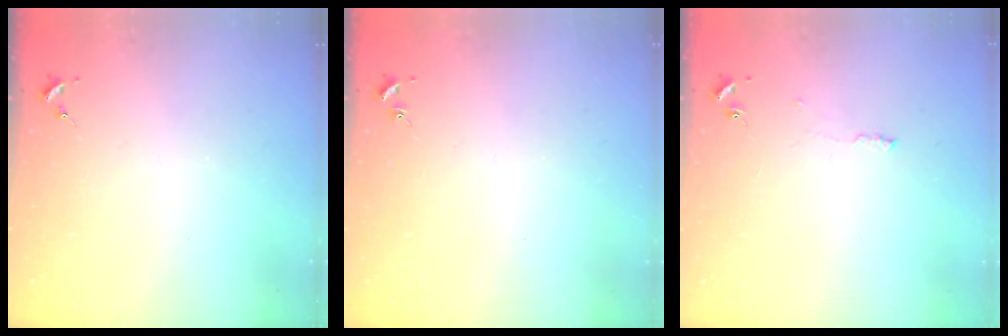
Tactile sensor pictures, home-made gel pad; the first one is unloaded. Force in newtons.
{"total": 0.9, "press": 0.9, "slide": 0.2}
{"total": 4.0, "press": 3.9, "slide": 0.6}